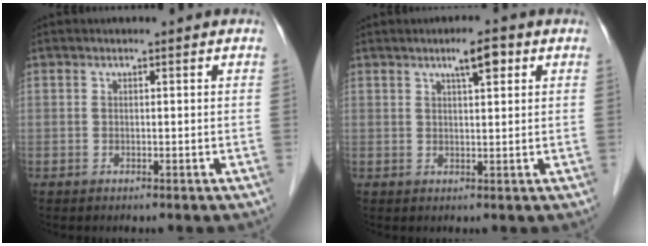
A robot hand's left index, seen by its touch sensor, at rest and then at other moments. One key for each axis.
{"total": 3.4, "fx": 1.8, "fy": 0.6, "fz": 2.8, "tx": -0.048, "ty": 0.008, "tz": 0.027}